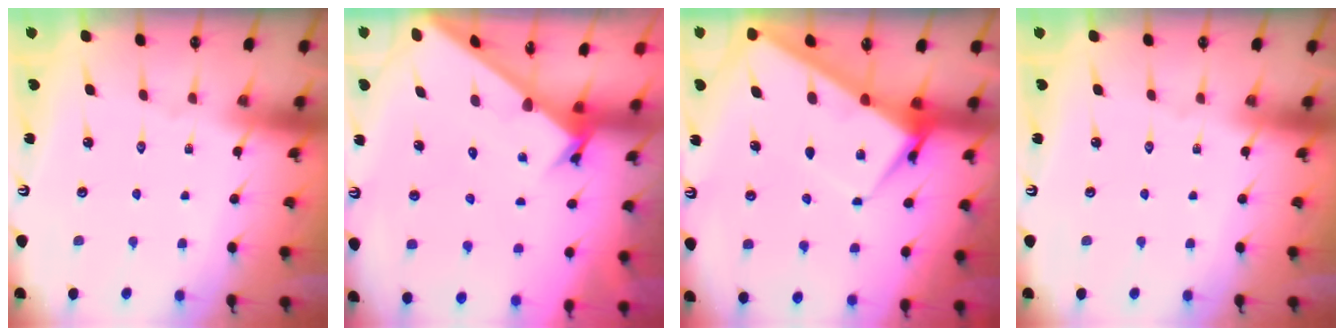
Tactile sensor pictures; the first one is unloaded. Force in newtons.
{"total": 2.7, "press": 2.7, "slide": 0.3}
{"total": 8.4, "press": 8.3, "slide": 1.0}
{"total": 0.0}